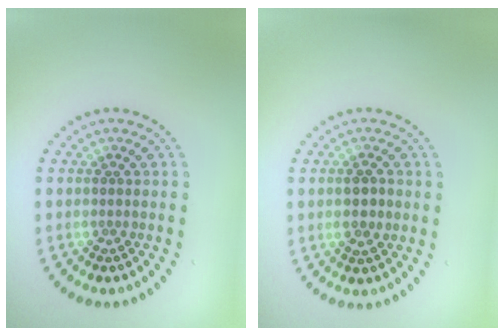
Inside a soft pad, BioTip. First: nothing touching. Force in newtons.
{"total": 2.2, "press": 2.2, "slide": 0.2}